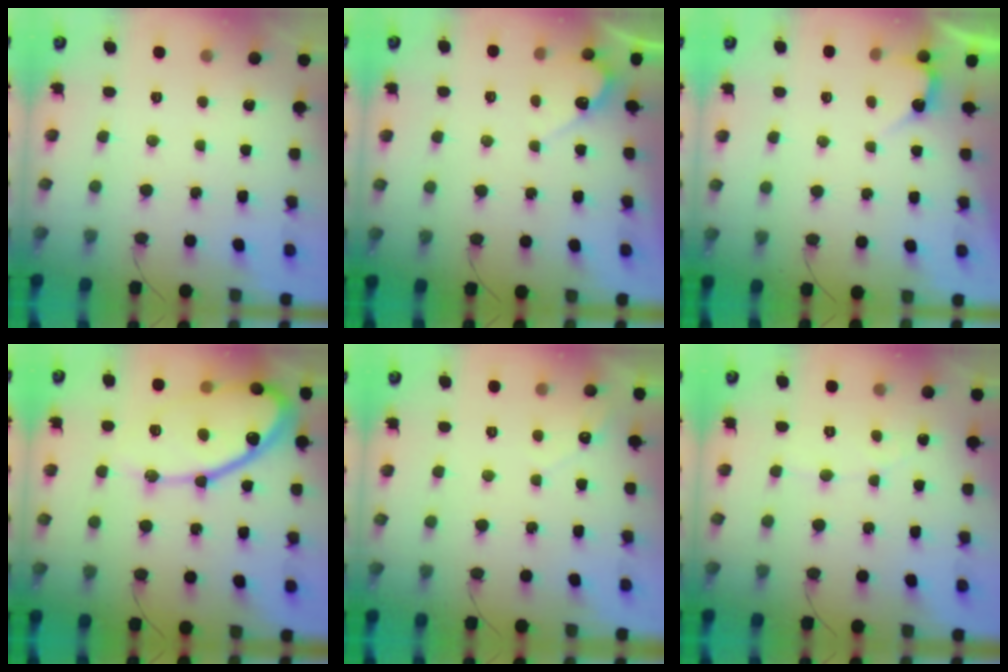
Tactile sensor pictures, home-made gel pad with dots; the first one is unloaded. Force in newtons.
{"total": 4.9, "press": 4.9, "slide": 0.3}
{"total": 2.8, "press": 2.8, "slide": 0.2}
{"total": 20.5, "press": 20.4, "slide": 2.0}
{"total": 2.9, "press": 2.9, "slide": 0.1}
{"total": 3.4, "press": 3.4, "slide": 0.4}